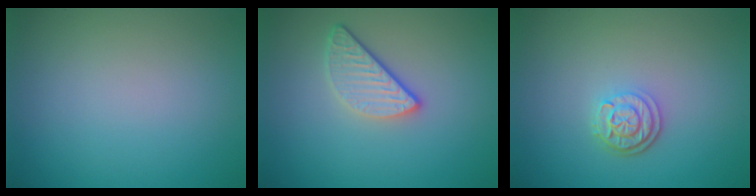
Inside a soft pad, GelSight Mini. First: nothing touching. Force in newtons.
{"total": 2.9, "press": 2.3, "slide": 1.7}
{"total": 2.5, "press": 2.1, "slide": 1.4}